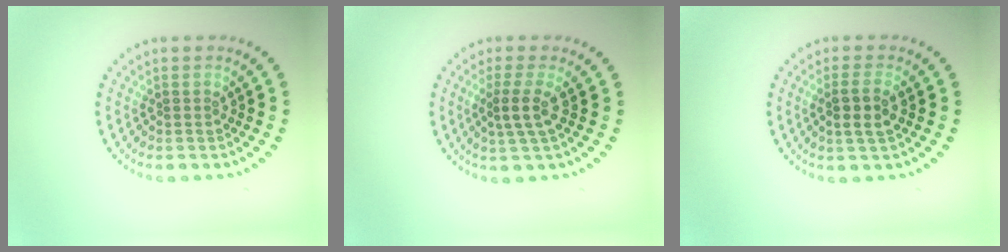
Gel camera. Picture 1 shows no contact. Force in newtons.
{"total": 2.3, "press": 1.8, "slide": 1.5}
{"total": 2.3, "press": 2.1, "slide": 0.9}